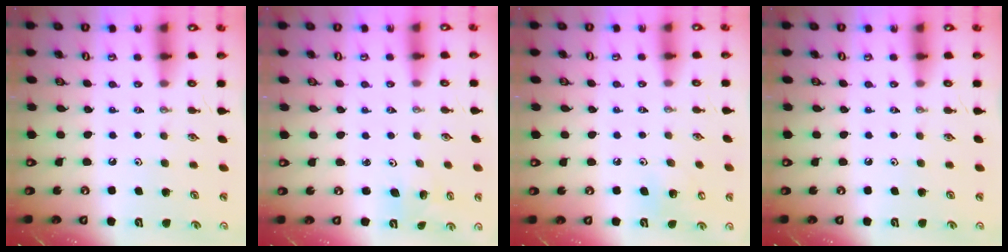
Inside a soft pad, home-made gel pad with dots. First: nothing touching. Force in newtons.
{"total": 1.9, "press": 1.9, "slide": 0.1}
{"total": 6.8, "press": 6.8, "slide": 0.7}
{"total": 0.0}